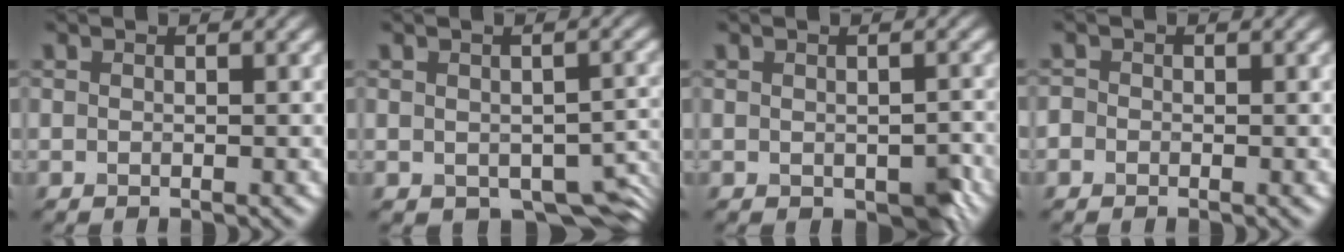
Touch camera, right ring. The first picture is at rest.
{"total": 6.1, "force": [-2.6, 3.5, 4.3], "torque": [-0.051, -0.023, -0.027]}
{"total": 2.3, "force": [-0.7, 1.3, 1.7], "torque": [-0.024, -0.011, -0.001]}
{"total": 0.8, "force": [-0.5, 0.6, 0.2], "torque": [0.001, -0.002, -0.012]}